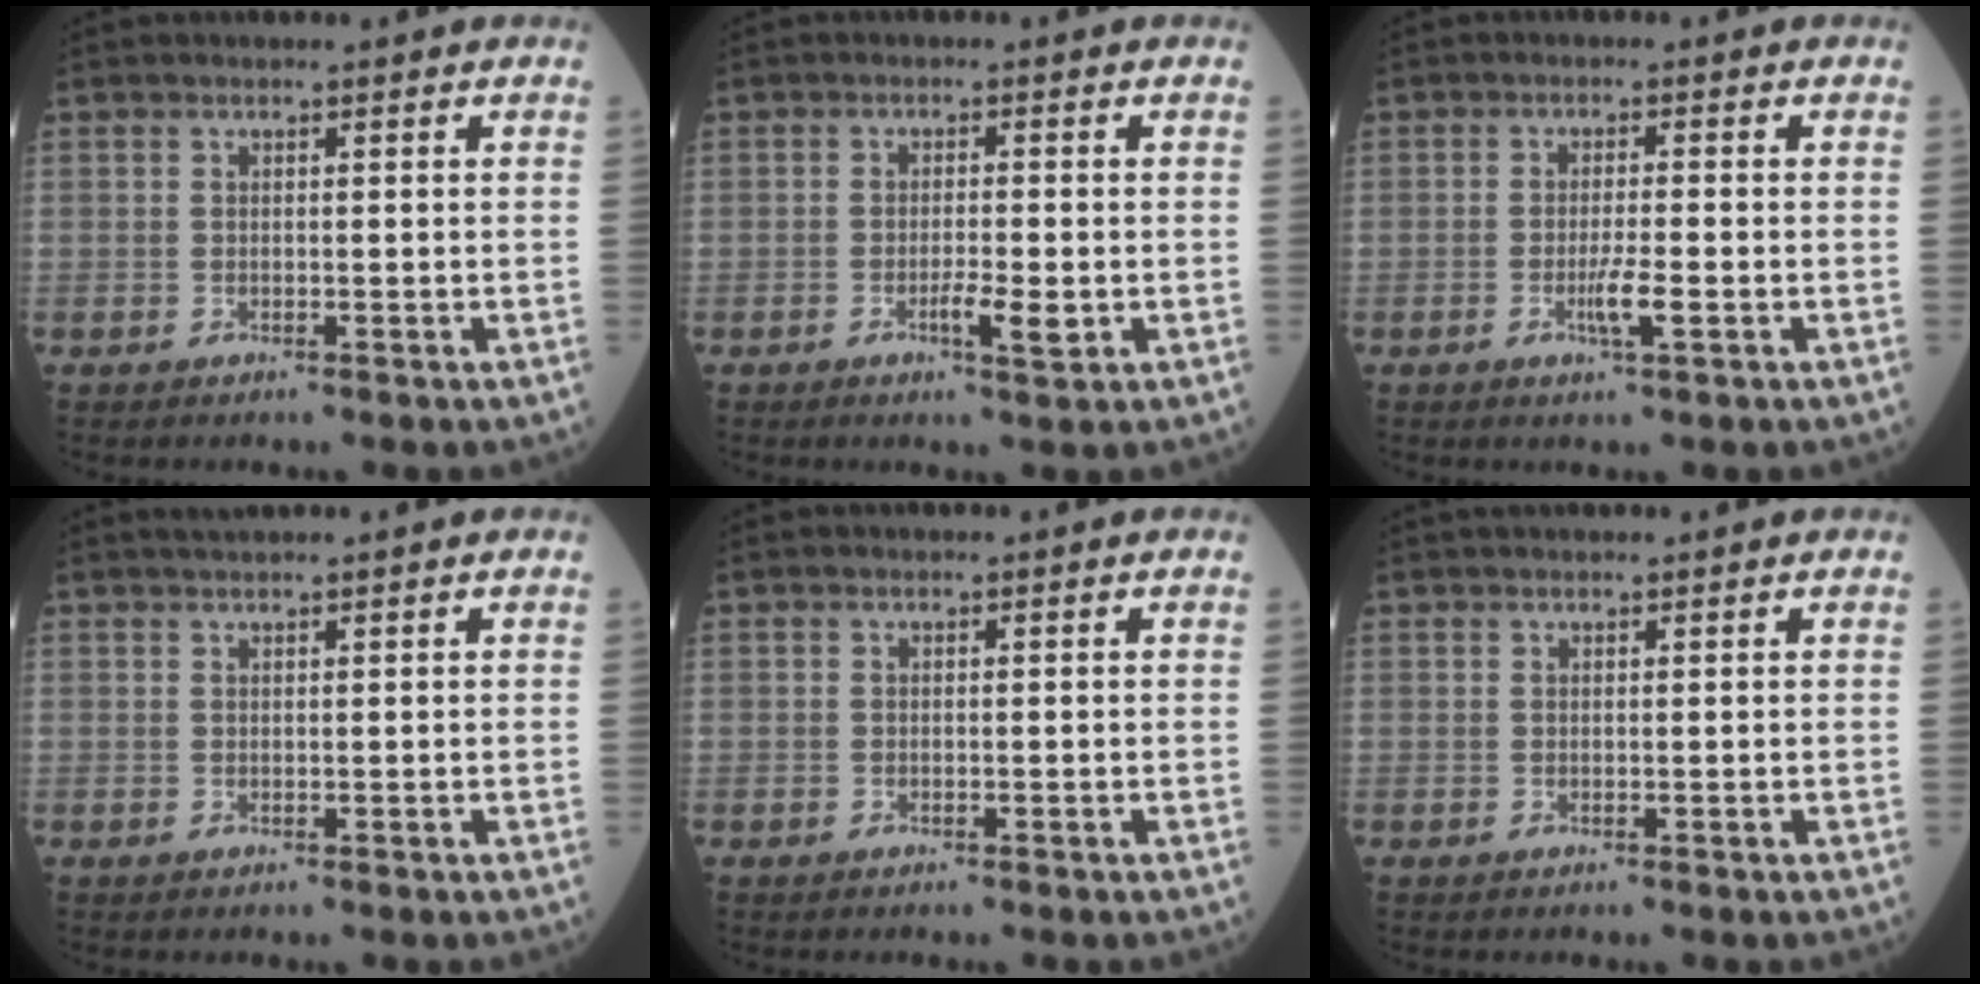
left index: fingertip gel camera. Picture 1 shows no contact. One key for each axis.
{"total": 3.4, "fx": -1.2, "fy": 0.6, "fz": 3.2, "tx": -0.055, "ty": -0.004, "tz": -0.018}
{"total": 3.3, "fx": -1.4, "fy": 0.1, "fz": 3.0, "tx": -0.059, "ty": -0.006, "tz": -0.024}
{"total": 1.9, "fx": 1.6, "fy": -0.3, "fz": 0.8, "tx": -0.010, "ty": 0.017, "tz": 0.033}
{"total": 0.0}
{"total": 3.2, "fx": 2.9, "fy": 0.3, "fz": 1.4, "tx": -0.015, "ty": 0.031, "tz": 0.044}